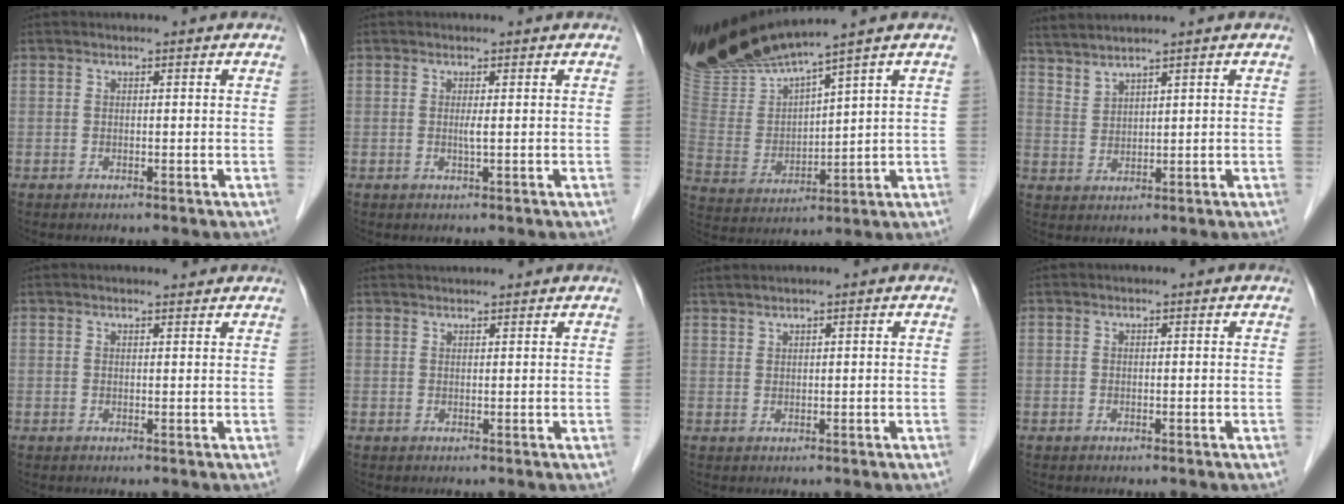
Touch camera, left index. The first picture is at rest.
{"total": 1.5, "force": [0.3, -0.2, 1.4], "torque": [-0.031, 0.001, 0.007]}
{"total": 15.8, "force": [13.8, 0.0, 7.7], "torque": [-0.160, -0.010, 0.281]}
{"total": 5.3, "force": [4.8, -0.3, 2.2], "torque": [-0.057, 0.007, 0.107]}
{"total": 5.1, "force": [4.6, 0.6, 2.0], "torque": [-0.027, 0.029, 0.066]}
{"total": 6.5, "force": [5.9, 0.4, 2.7], "torque": [-0.040, 0.044, 0.090]}
{"total": 2.4, "force": [2.1, -0.2, 1.2], "torque": [-0.029, 0.014, 0.047]}
{"total": 0.0}